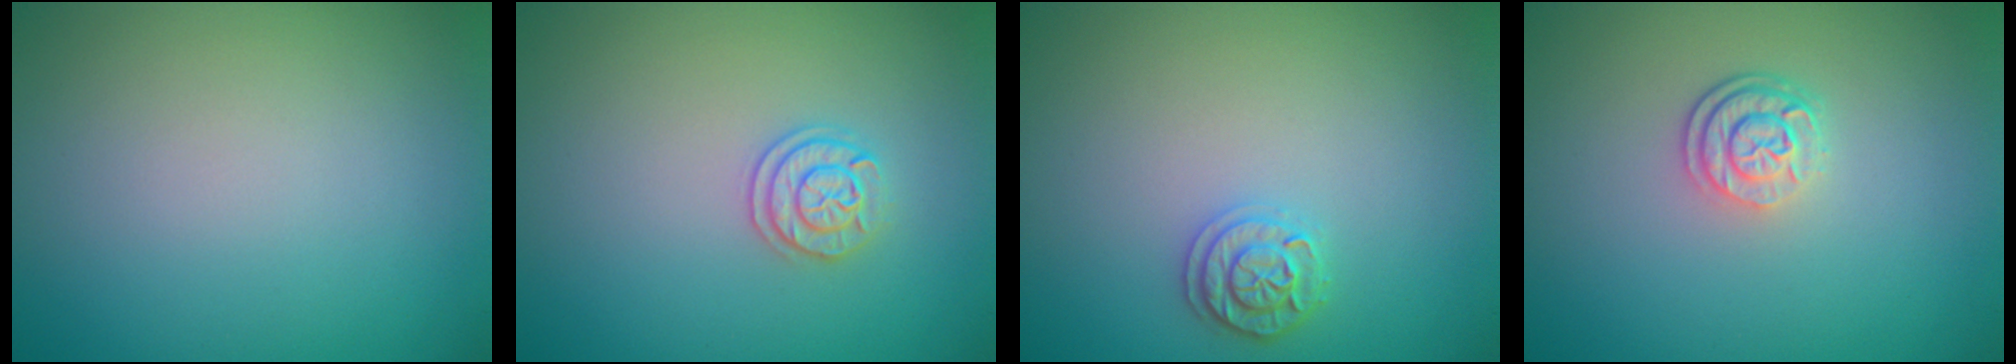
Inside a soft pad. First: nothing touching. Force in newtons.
{"total": 1.9, "press": 1.8, "slide": 0.5}
{"total": 1.9, "press": 1.9, "slide": 0.3}
{"total": 2.6, "press": 2.0, "slide": 1.6}